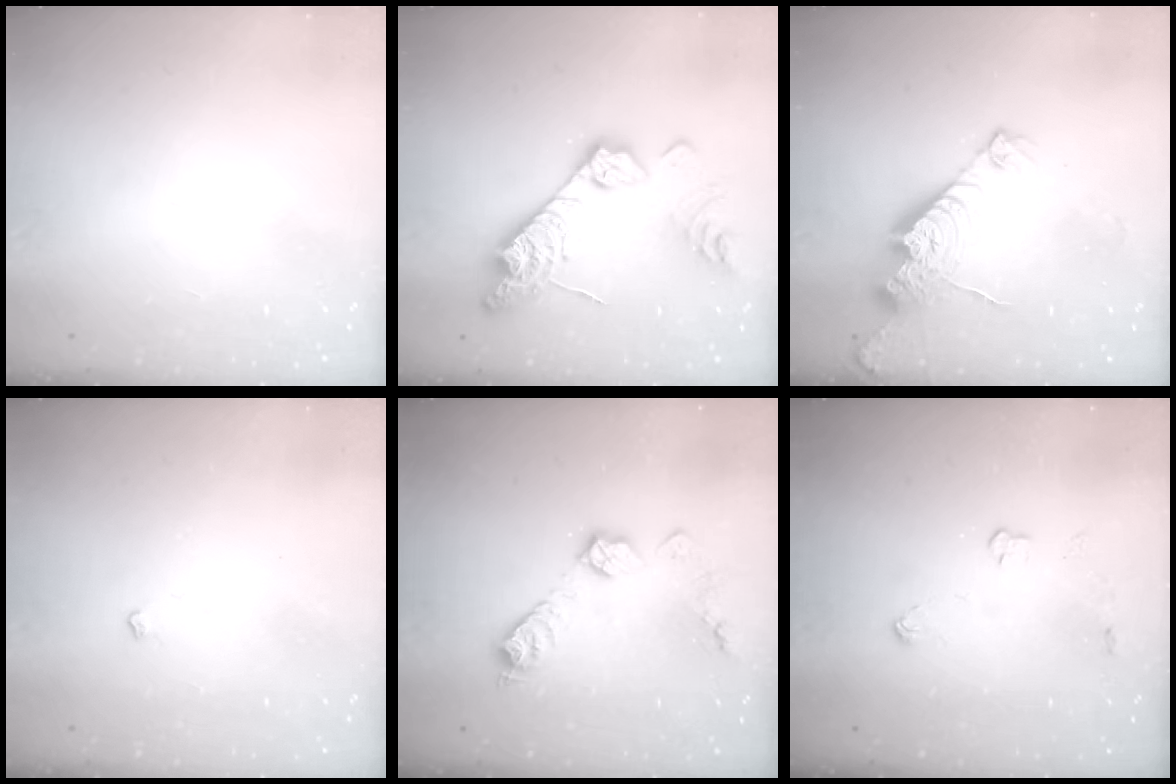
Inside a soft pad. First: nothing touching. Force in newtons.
{"total": 17.9, "press": 17.8, "slide": 1.5}
{"total": 13.6, "press": 13.6, "slide": 1.3}
{"total": 3.2, "press": 3.2, "slide": 0.5}
{"total": 11.1, "press": 11.1, "slide": 0.5}
{"total": 3.6, "press": 3.5, "slide": 0.6}